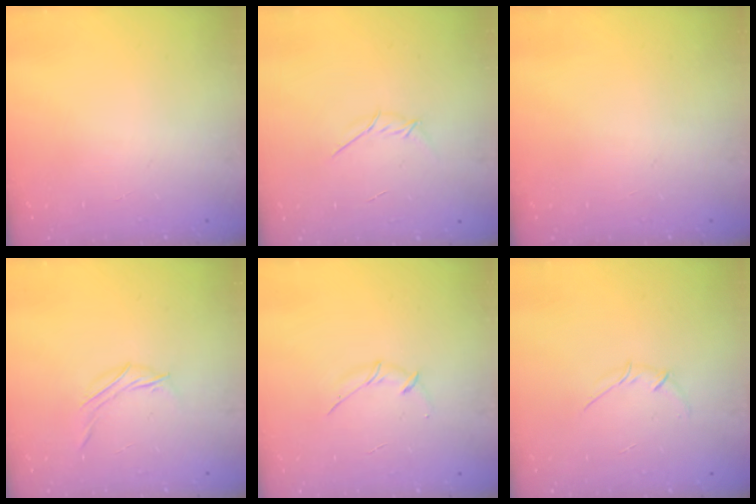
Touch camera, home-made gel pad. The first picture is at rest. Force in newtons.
{"total": 4.2, "press": 4.1, "slide": 1.1}
{"total": 0.0}
{"total": 4.0, "press": 3.9, "slide": 1.0}
{"total": 3.8, "press": 3.7, "slide": 0.9}
{"total": 2.7, "press": 2.6, "slide": 0.8}